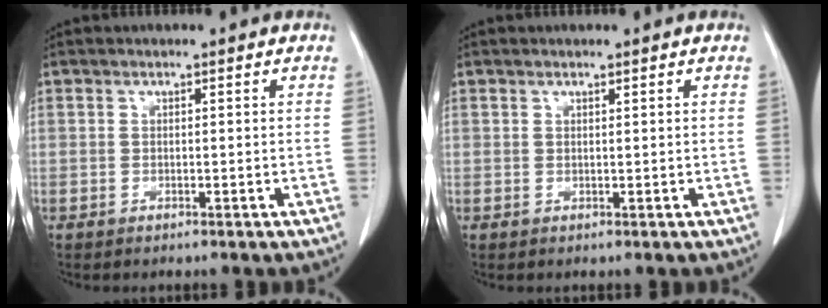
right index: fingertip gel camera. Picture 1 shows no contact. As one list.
[{"total": 0.0}]